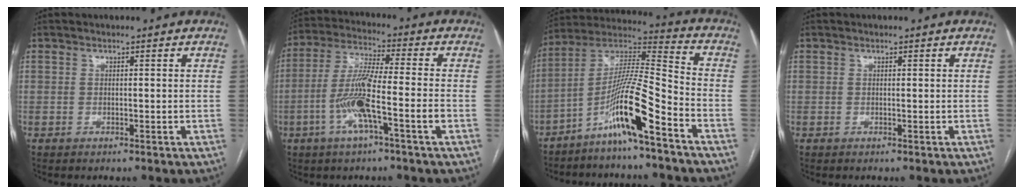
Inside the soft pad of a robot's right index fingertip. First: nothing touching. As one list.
[{"total": 10.5, "force": [-3.5, 0.3, 9.9], "torque": [-0.199, 0.003, -0.071]}, {"total": 12.8, "force": [-7.4, -0.3, 10.5], "torque": [-0.206, 0.006, -0.141]}, {"total": 0.0}]